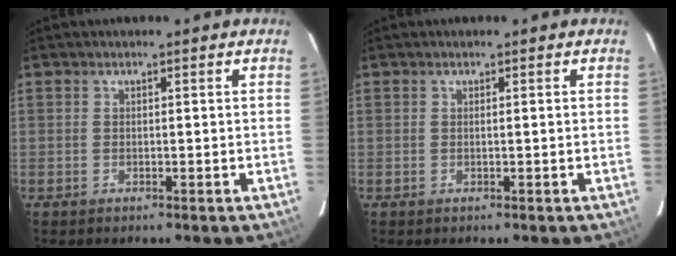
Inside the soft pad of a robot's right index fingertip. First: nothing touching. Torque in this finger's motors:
{"motor_torque": [-0.07, -0.06, 0.04, 0.01]}